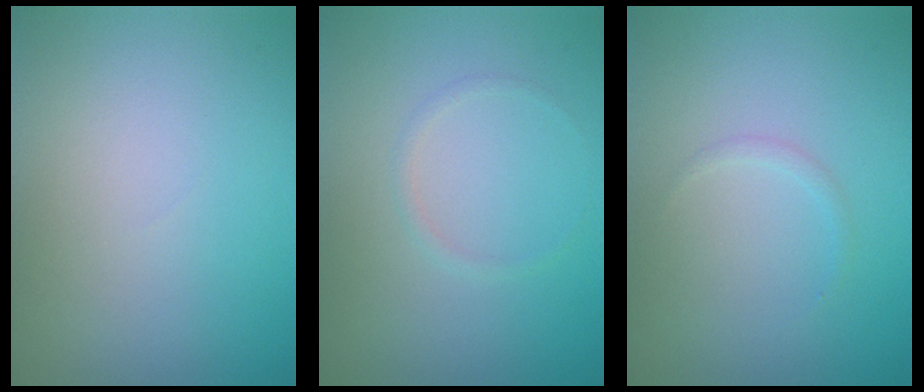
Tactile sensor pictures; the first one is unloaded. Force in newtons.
{"total": 0.7, "press": 0.7, "slide": 0.1}
{"total": 0.5, "press": 0.5, "slide": 0.1}